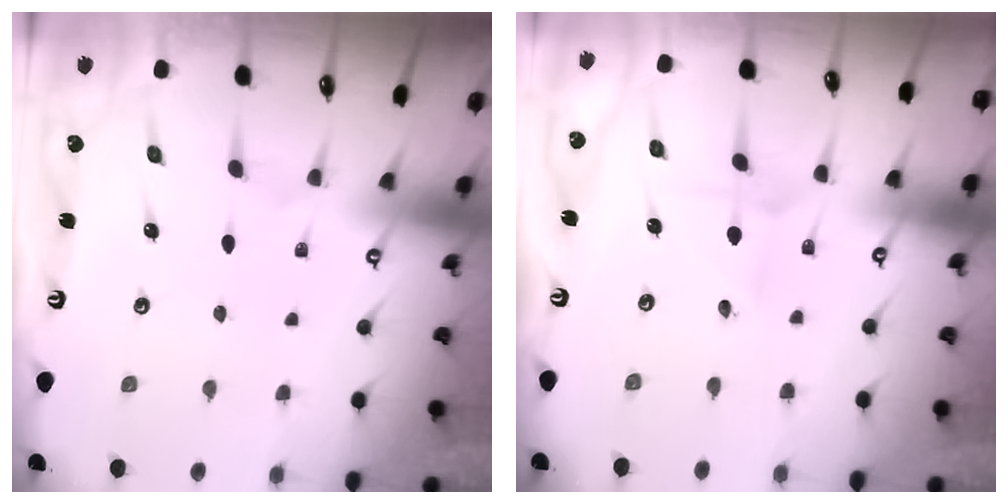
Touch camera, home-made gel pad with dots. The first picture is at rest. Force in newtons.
{"total": 2.6, "press": 2.5, "slide": 0.3}